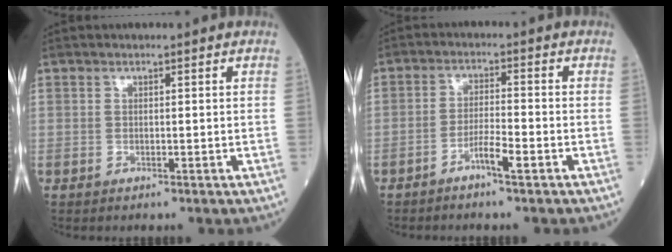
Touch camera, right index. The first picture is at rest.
{"total": 3.7, "force": [-2.4, 0.1, 2.8], "torque": [-0.051, 0.003, -0.046]}